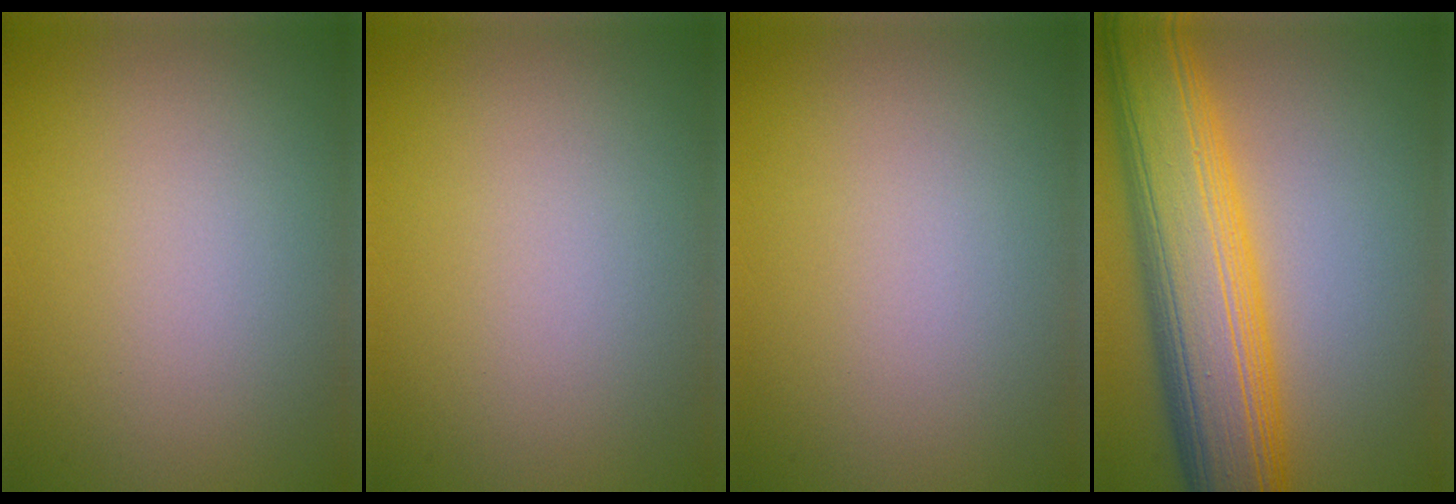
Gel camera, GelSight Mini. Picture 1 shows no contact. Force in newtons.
{"total": 0.0}
{"total": 0.0}
{"total": 12.0, "press": 12.0, "slide": 0.3}